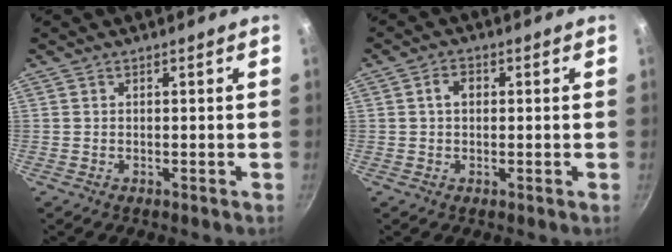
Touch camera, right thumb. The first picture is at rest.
{"total": 2.7, "force": [0.3, 2.0, 1.8], "torque": [-0.020, 0.007, 0.004]}